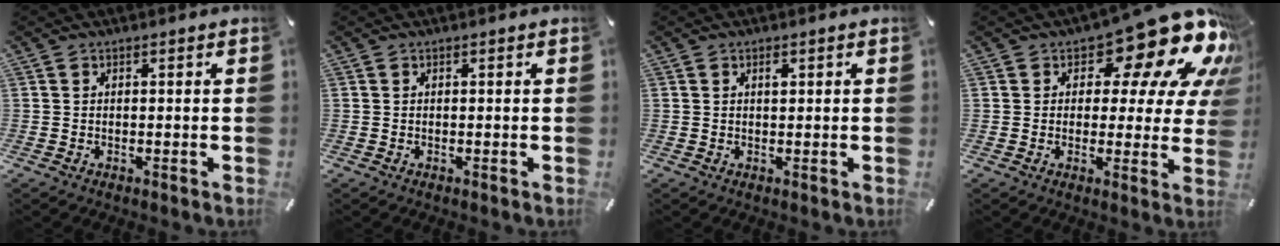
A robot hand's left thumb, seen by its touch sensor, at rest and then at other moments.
{"total": 0.0}
{"total": 1.2, "force": [0.5, 0.5, 1.0], "torque": [-0.020, 0.002, 0.008]}
{"total": 18.4, "force": [11.3, 8.0, 12.1], "torque": [-0.161, -0.082, 0.186]}